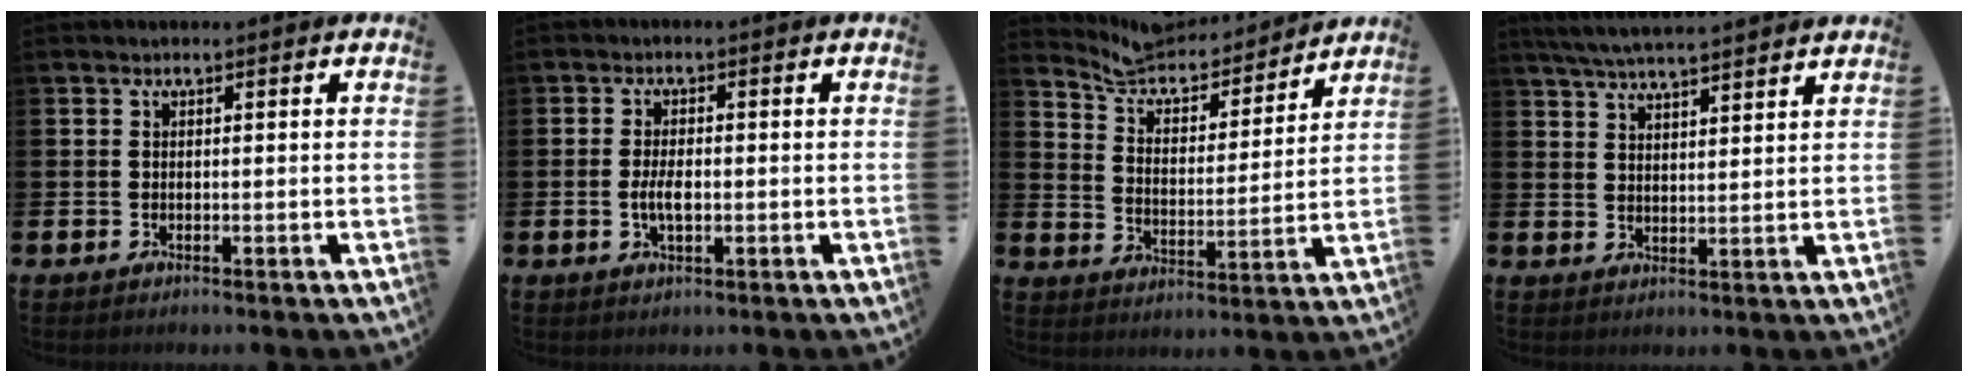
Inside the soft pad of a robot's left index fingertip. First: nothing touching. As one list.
[{"total": 3.1, "force": [-0.4, 1.4, 2.8], "torque": [-0.045, -0.001, -0.008]}, {"total": 7.4, "force": [7.0, 2.0, 1.4], "torque": [-0.062, -0.059, 0.118]}, {"total": 5.8, "force": [5.6, 0.2, 1.5], "torque": [-0.050, -0.019, 0.103]}]